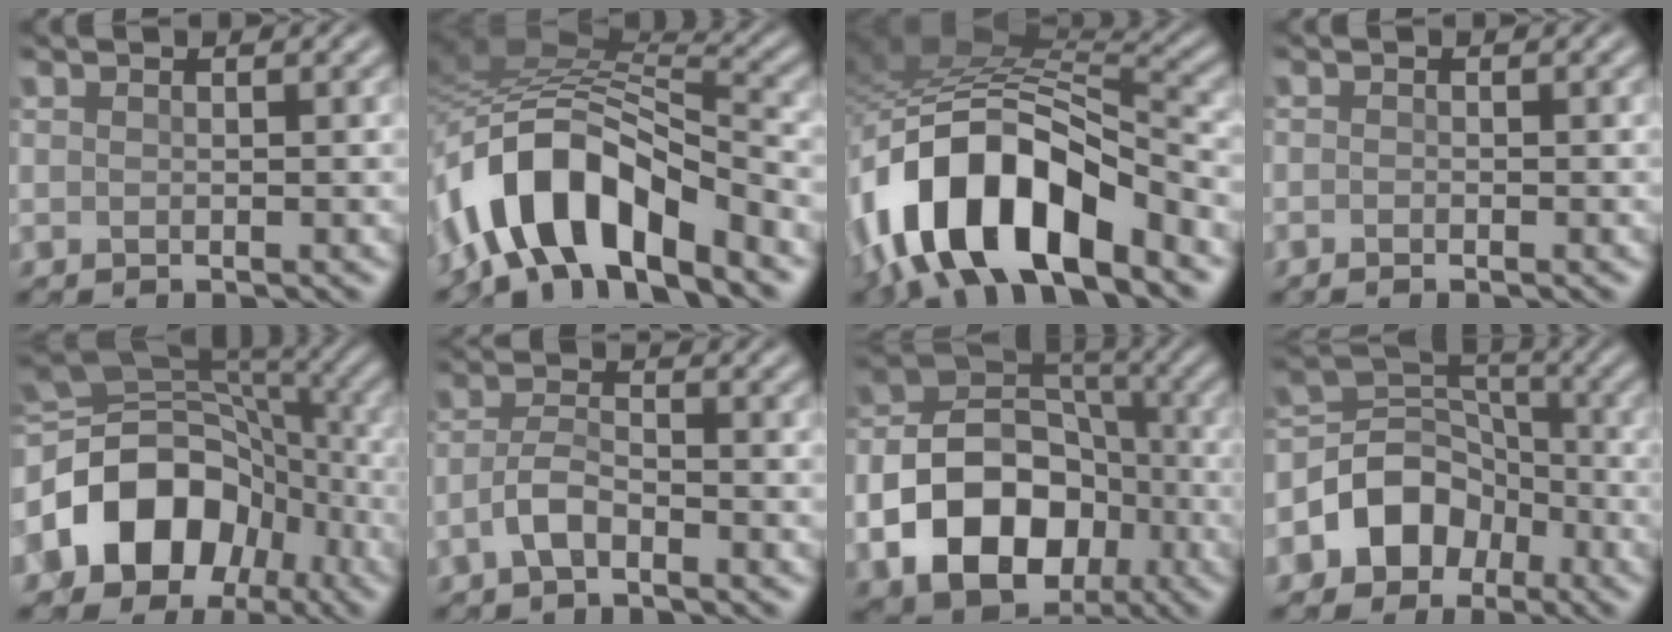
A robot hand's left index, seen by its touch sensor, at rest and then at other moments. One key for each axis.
{"total": 11.0, "fx": -6.2, "fy": 4.6, "fz": 7.8, "tx": -0.132, "ty": 0.014, "tz": -0.115}
{"total": 13.7, "fx": -7.5, "fy": 6.4, "fz": 9.4, "tx": -0.170, "ty": -0.010, "tz": -0.130}
{"total": 0.6, "fx": -0.6, "fy": -0.1, "fz": 0.0, "tx": 0.000, "ty": -0.003, "tz": -0.007}
{"total": 12.6, "fx": -4.6, "fy": 9.6, "fz": 6.8, "tx": -0.132, "ty": -0.005, "tz": -0.085}
{"total": 2.6, "fx": -1.8, "fy": 0.8, "fz": 1.7, "tx": -0.040, "ty": 0.003, "tz": -0.038}
{"total": 12.0, "fx": -4.6, "fy": 8.7, "fz": 6.9, "tx": -0.118, "ty": -0.011, "tz": -0.082}
{"total": 6.5, "fx": -3.4, "fy": 4.9, "fz": 2.4, "tx": -0.024, "ty": 0.008, "tz": -0.069}